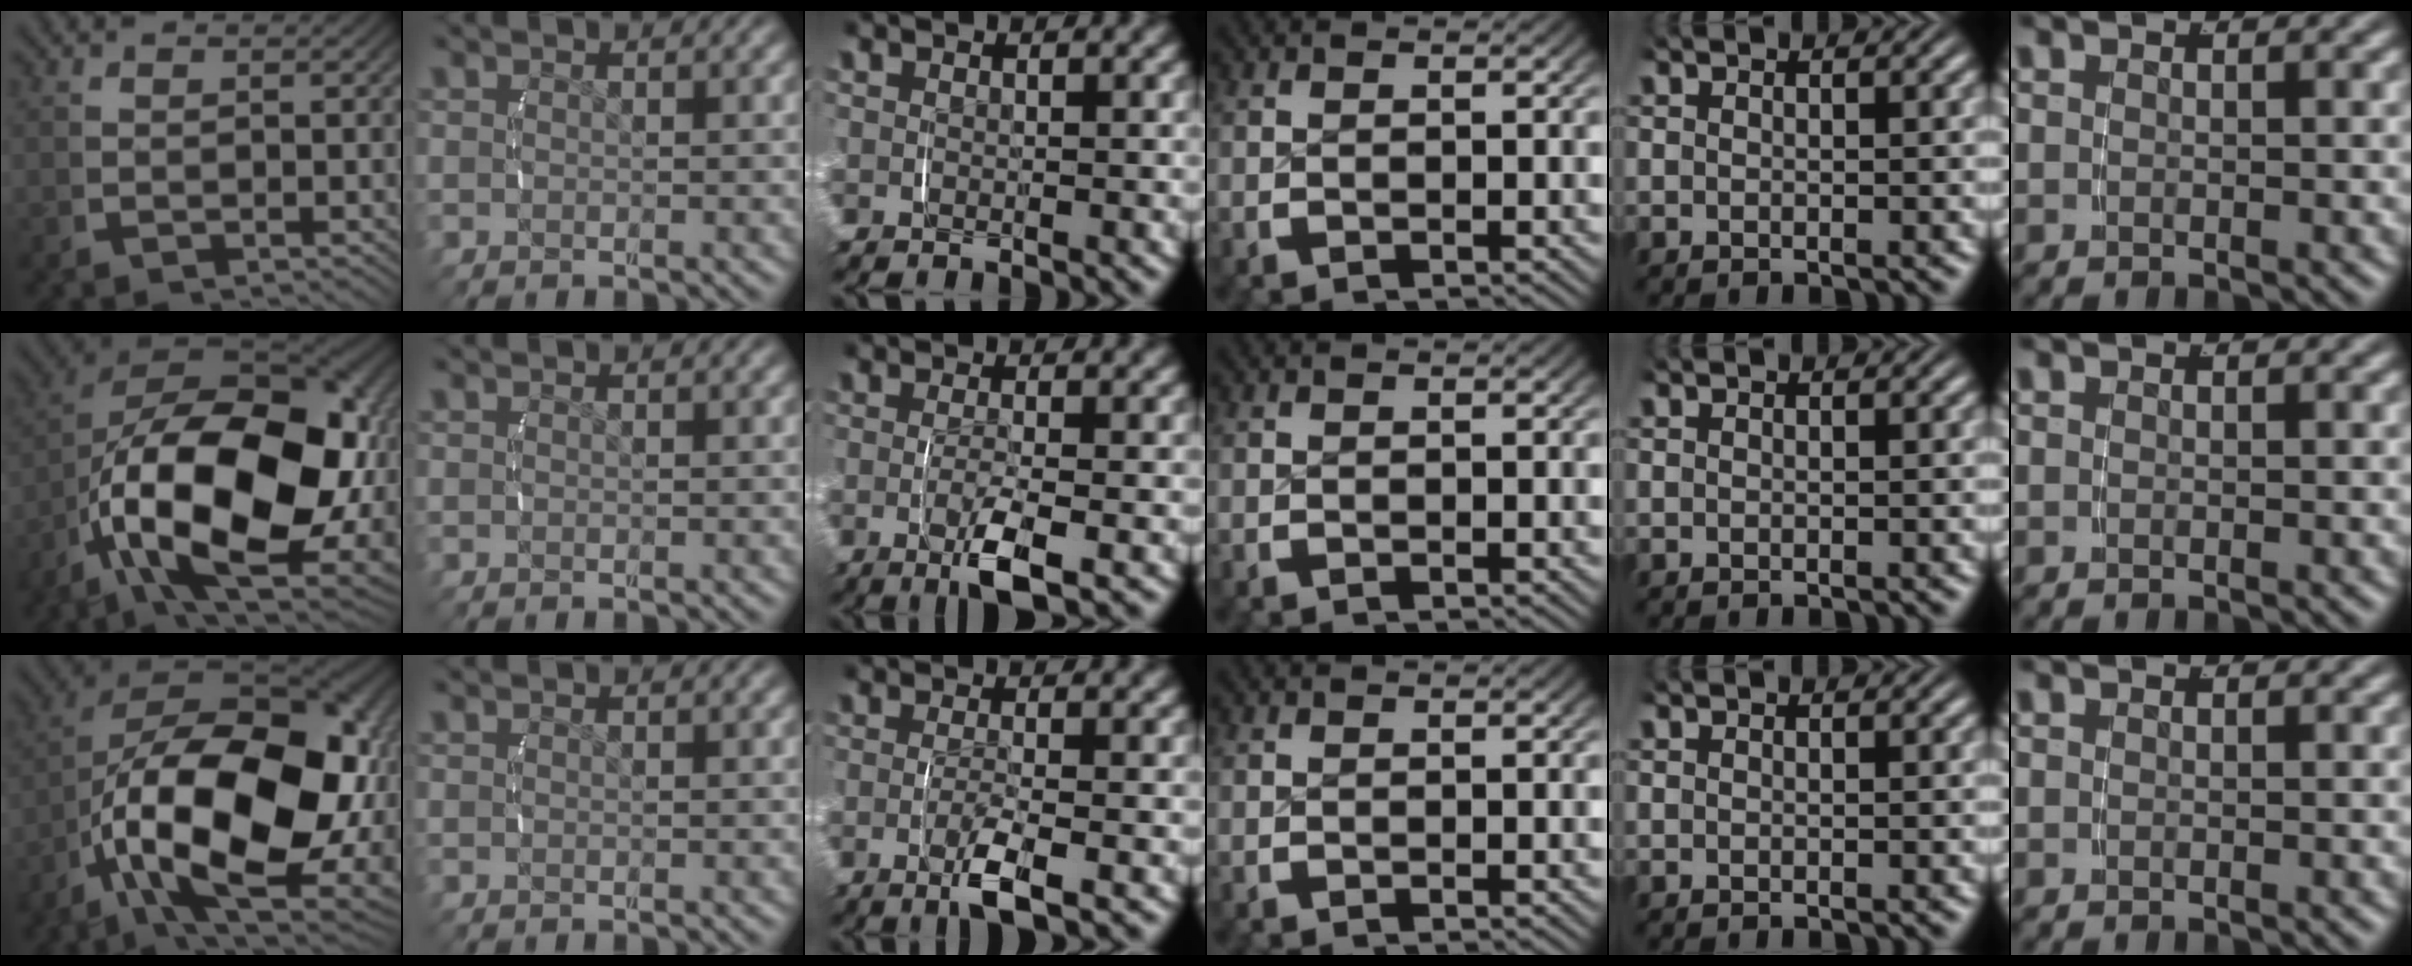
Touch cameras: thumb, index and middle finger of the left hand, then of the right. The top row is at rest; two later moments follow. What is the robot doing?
{"motion": "lift_and_place", "object": "phone"}